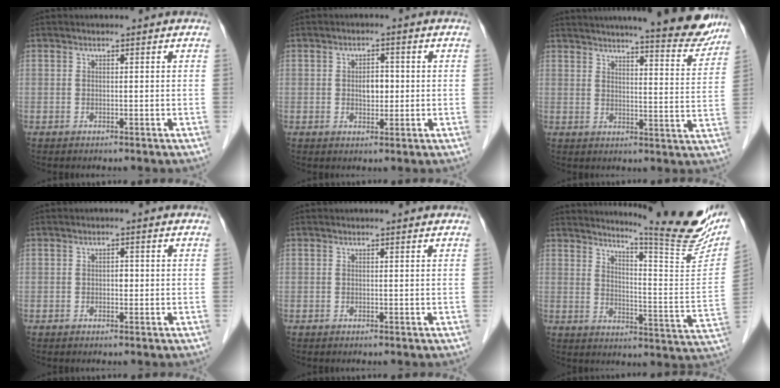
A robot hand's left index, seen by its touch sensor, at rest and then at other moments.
{"total": 2.9, "force": [-0.2, 1.8, 2.3], "torque": [-0.037, 0.003, 0.001]}
{"total": 16.7, "force": [14.9, 1.4, 7.5], "torque": [-0.094, -0.031, 0.182]}
{"total": 1.0, "force": [-0.2, 0.6, 0.7], "torque": [-0.008, 0.000, -0.004]}
{"total": 0.6, "force": [0.6, 0.0, 0.1], "torque": [-0.009, 0.001, 0.006]}
{"total": 20.0, "force": [17.2, 0.1, 10.1], "torque": [-0.143, -0.091, 0.214]}